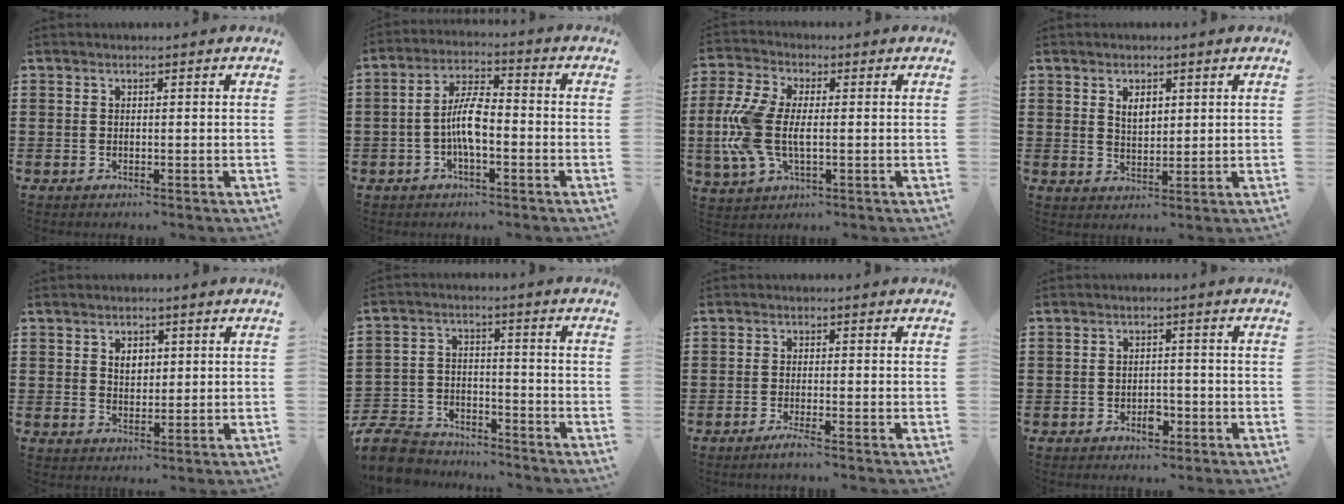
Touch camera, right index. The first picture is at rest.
{"total": 6.7, "force": [-1.5, 2.2, 6.1], "torque": [-0.134, 0.001, -0.036]}
{"total": 9.8, "force": [-0.7, 5.1, 8.4], "torque": [-0.210, -0.011, -0.021]}
{"total": 2.7, "force": [1.2, 1.5, 1.9], "torque": [-0.035, 0.003, 0.020]}
{"total": 2.6, "force": [0.9, 1.8, 1.7], "torque": [-0.030, 0.005, 0.013]}
{"total": 7.9, "force": [-7.5, 1.9, 1.4], "torque": [-0.045, 0.015, -0.153]}
{"total": 2.0, "force": [-1.4, -0.1, 1.5], "torque": [-0.030, -0.004, -0.027]}
{"total": 2.8, "force": [-1.6, 1.6, 1.6], "torque": [-0.029, 0.004, -0.030]}